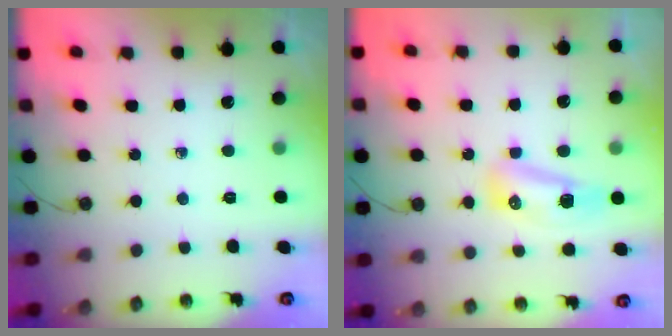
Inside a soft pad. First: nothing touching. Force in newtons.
{"total": 8.9, "press": 8.5, "slide": 2.3}